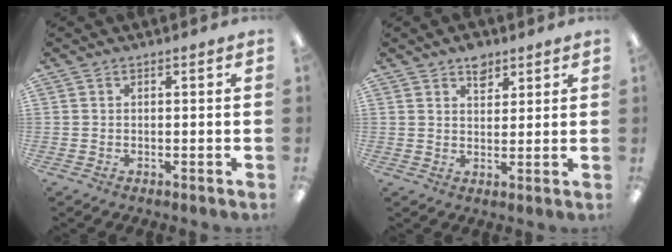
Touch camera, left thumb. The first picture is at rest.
{"total": 4.9, "force": [3.5, 2.8, 1.9], "torque": [-0.013, -0.018, 0.058]}